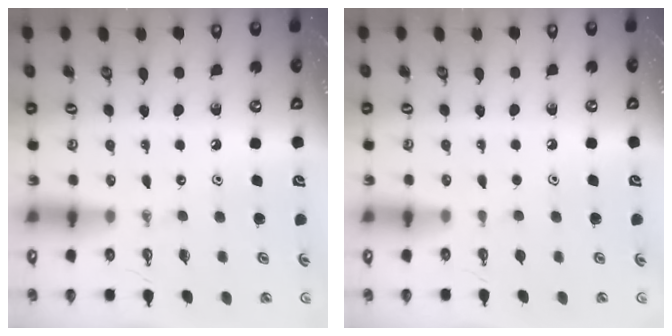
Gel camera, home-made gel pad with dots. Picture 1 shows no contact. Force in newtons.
{"total": 0.5, "press": 0.0, "slide": 0.5}